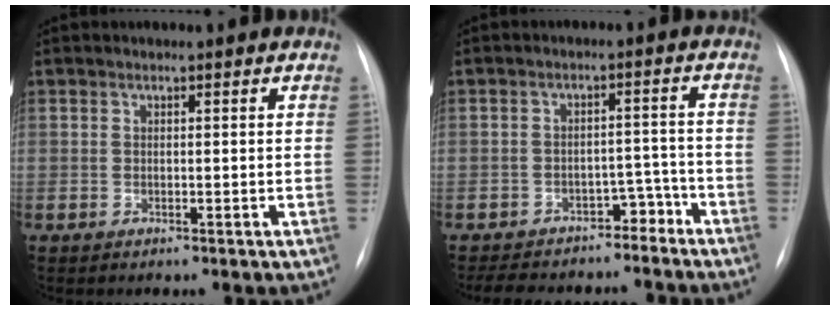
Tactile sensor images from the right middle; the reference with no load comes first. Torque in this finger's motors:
{"motor_torque": [0.51, -0.58, 0.03, 0.04]}